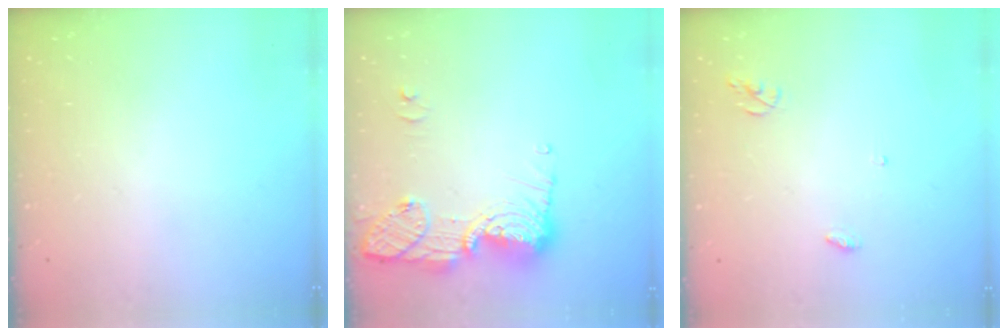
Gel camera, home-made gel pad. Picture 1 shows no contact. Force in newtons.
{"total": 14.5, "press": 14.3, "slide": 2.9}
{"total": 3.7, "press": 3.7, "slide": 0.1}